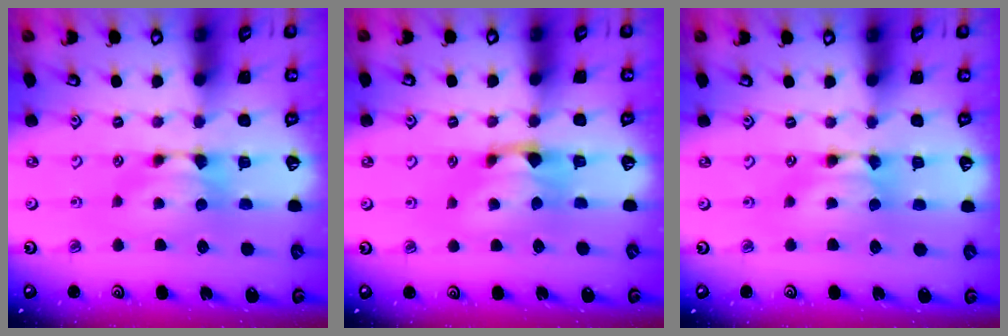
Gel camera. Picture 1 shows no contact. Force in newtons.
{"total": 1.4, "press": 0.4, "slide": 1.3}
{"total": 1.6, "press": 1.6, "slide": 0.2}